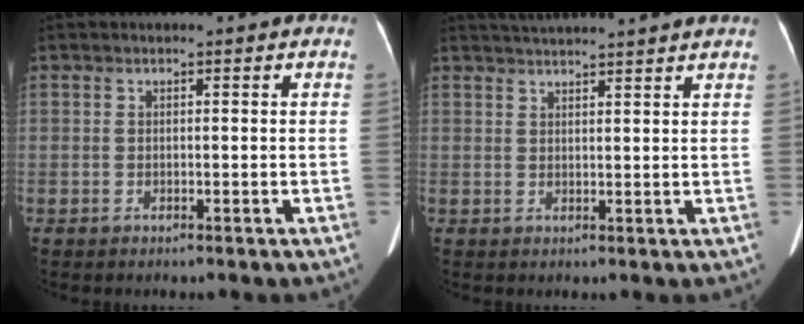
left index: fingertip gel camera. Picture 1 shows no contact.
{"total": 9.2, "force": [8.6, -0.7, 3.2], "torque": [-0.056, 0.028, 0.117]}